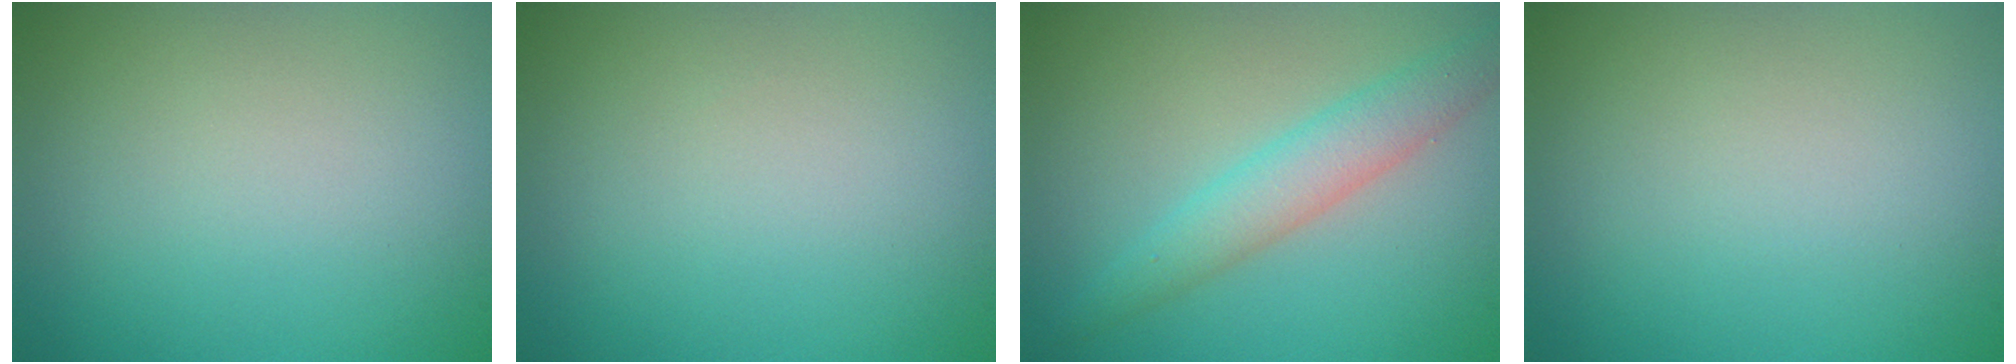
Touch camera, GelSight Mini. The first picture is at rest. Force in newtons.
{"total": 0.0}
{"total": 3.6, "press": 3.6, "slide": 0.1}
{"total": 0.0}